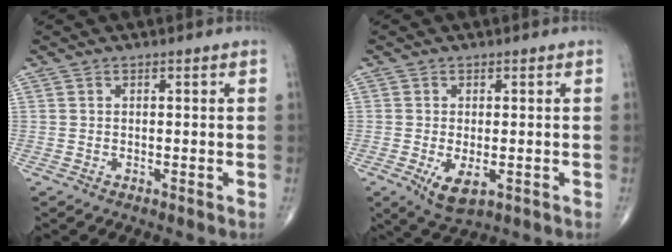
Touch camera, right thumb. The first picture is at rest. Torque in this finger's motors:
{"motor_torque": [-0.04, 0.14, 0.32, 0.24, 0.17]}